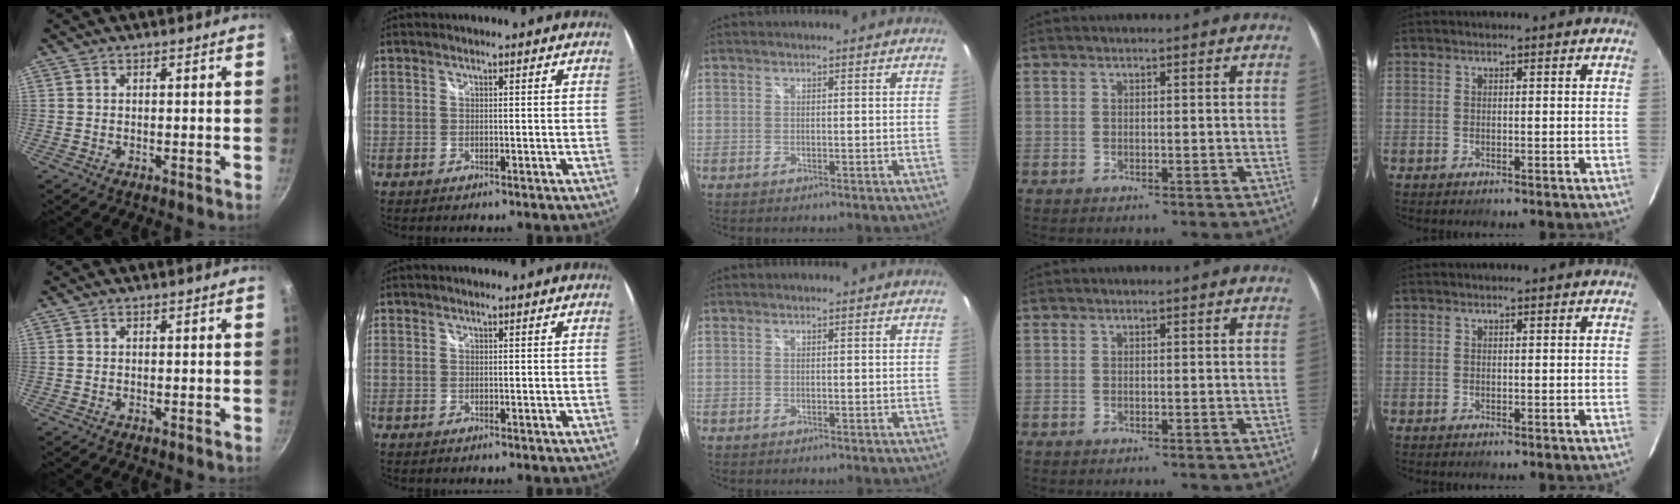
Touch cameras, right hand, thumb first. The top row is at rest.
{}